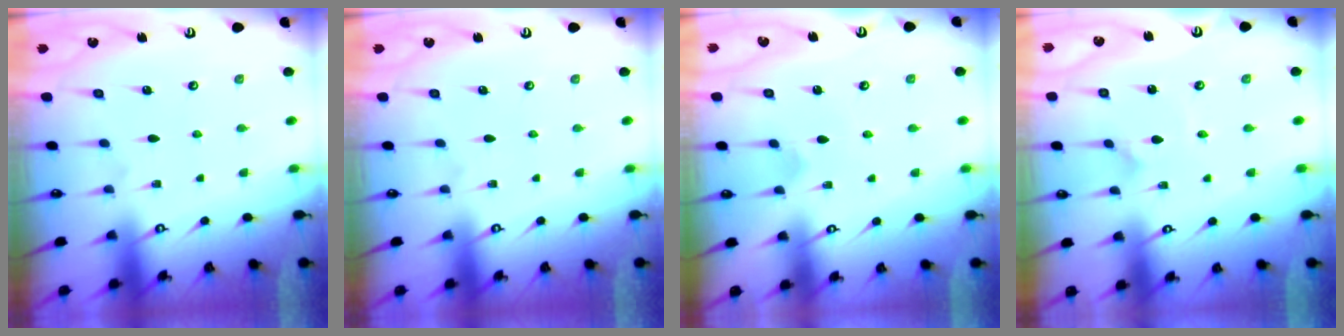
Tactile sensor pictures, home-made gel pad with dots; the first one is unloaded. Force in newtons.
{"total": 0.0}
{"total": 2.5, "press": 2.5, "slide": 0.1}
{"total": 1.6, "press": 1.6, "slide": 0.1}